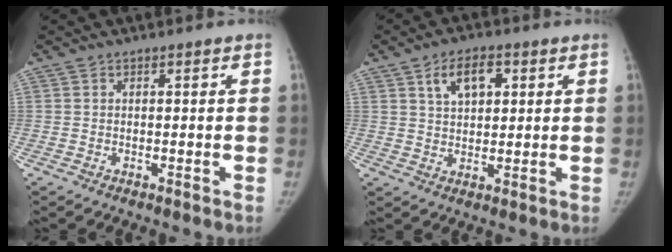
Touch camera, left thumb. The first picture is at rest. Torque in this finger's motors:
{"motor_torque": [-0.12, 0.21, 0.84, -0.38, 0.04]}